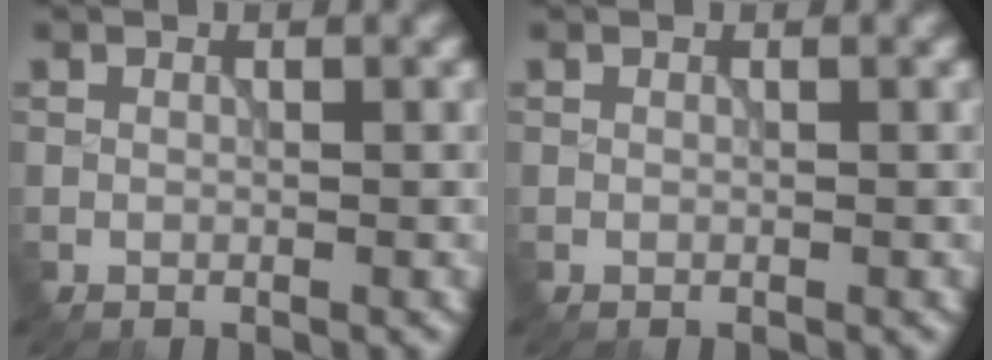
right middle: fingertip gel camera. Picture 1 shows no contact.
{"total": 0.0}